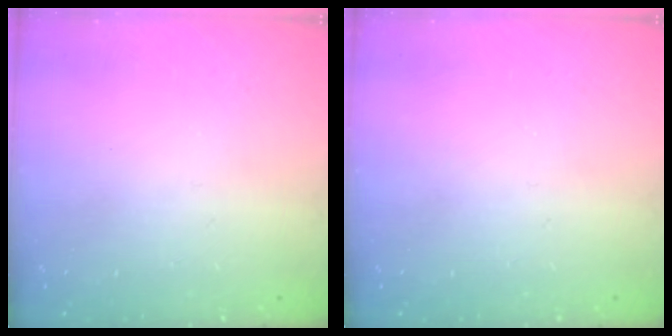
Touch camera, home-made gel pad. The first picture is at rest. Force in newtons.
{"total": 0.0}